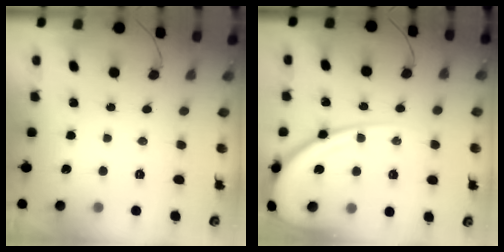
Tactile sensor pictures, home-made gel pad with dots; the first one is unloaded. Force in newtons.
{"total": 15.0, "press": 14.8, "slide": 1.9}